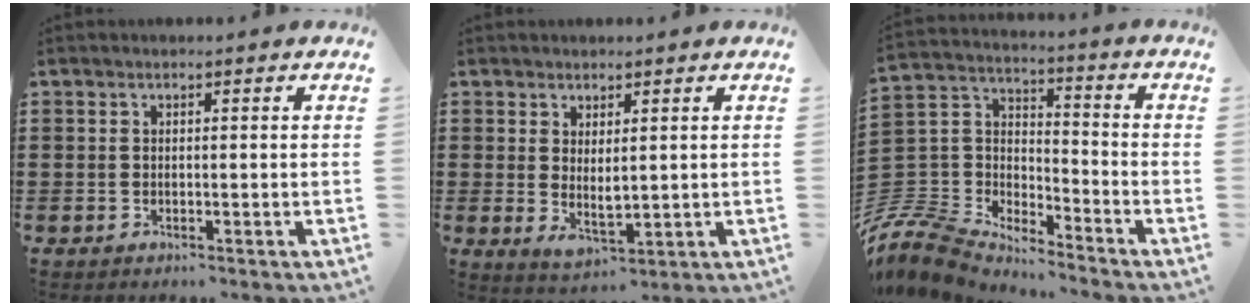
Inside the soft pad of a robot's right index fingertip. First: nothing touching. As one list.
[{"total": 2.7, "force": [1.1, 1.0, 2.2], "torque": [-0.035, -0.003, 0.021]}, {"total": 7.5, "force": [-7.0, 2.5, 1.2], "torque": [-0.077, -0.012, -0.152]}]